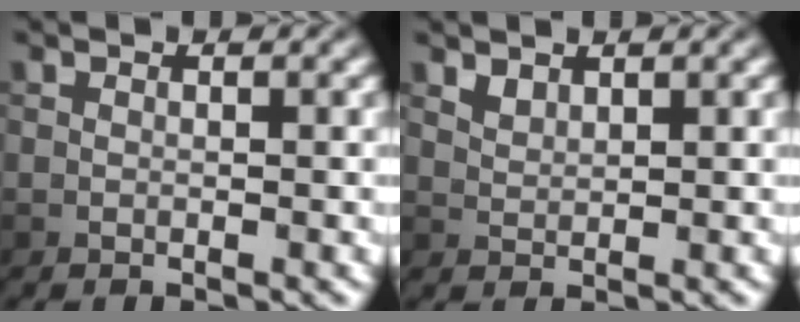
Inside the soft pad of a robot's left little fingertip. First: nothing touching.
{"total": 1.2, "force": [1.0, 0.5, 0.5], "torque": [-0.016, -0.003, 0.023]}